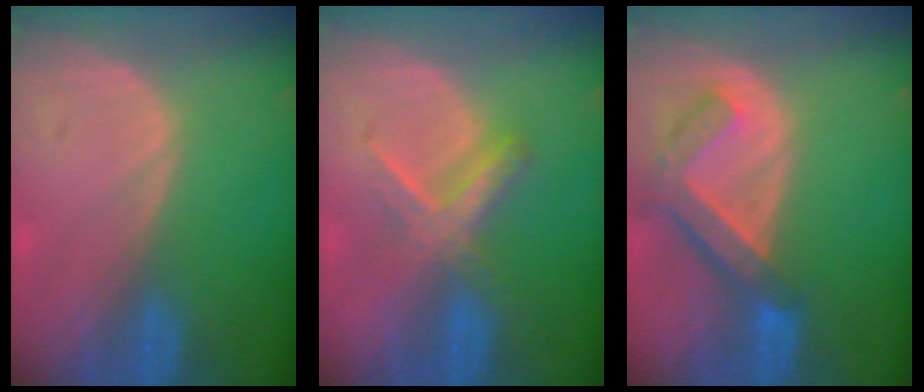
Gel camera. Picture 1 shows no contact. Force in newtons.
{"total": 5.5, "press": 5.4, "slide": 1.1}
{"total": 7.3, "press": 6.4, "slide": 3.6}